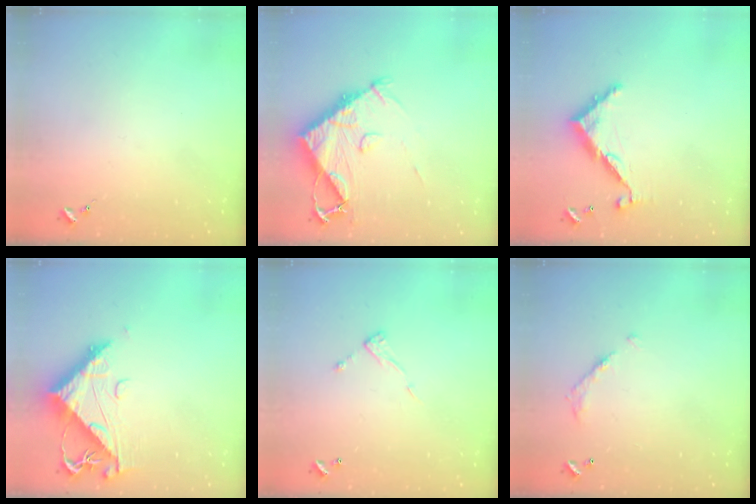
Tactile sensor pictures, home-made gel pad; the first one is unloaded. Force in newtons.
{"total": 10.6, "press": 10.5, "slide": 1.0}
{"total": 9.0, "press": 9.0, "slide": 0.7}
{"total": 10.1, "press": 10.0, "slide": 1.0}
{"total": 6.4, "press": 6.4, "slide": 0.2}
{"total": 7.9, "press": 7.9, "slide": 0.3}